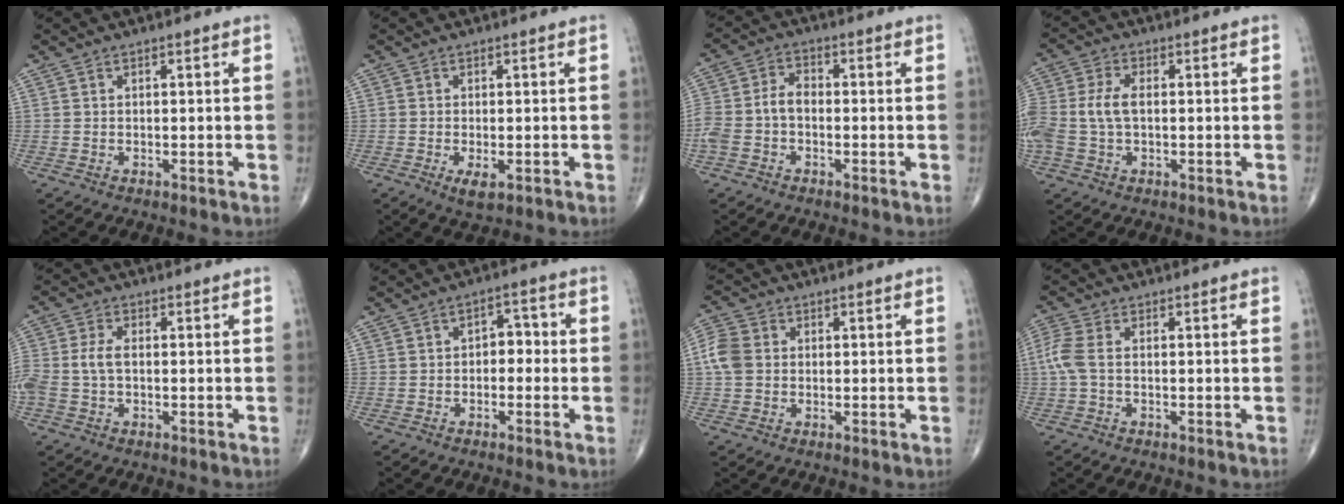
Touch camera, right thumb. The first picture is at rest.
{"total": 2.8, "force": [-1.1, 1.0, 2.4], "torque": [-0.043, -0.007, -0.017]}
{"total": 6.9, "force": [-1.6, 4.4, 5.1], "torque": [-0.113, 0.025, -0.038]}
{"total": 8.6, "force": [-0.1, 5.2, 6.9], "torque": [-0.176, 0.016, -0.002]}
{"total": 5.8, "force": [-0.5, 3.4, 4.6], "torque": [-0.125, 0.012, -0.011]}
{"total": 4.0, "force": [-0.5, 2.7, 2.9], "torque": [-0.016, 0.019, -0.018]}
{"total": 5.4, "force": [0.3, 4.4, 3.1], "torque": [-0.072, 0.011, 0.000]}
{"total": 4.3, "force": [-0.3, 2.1, 3.7], "torque": [-0.115, 0.006, -0.013]}